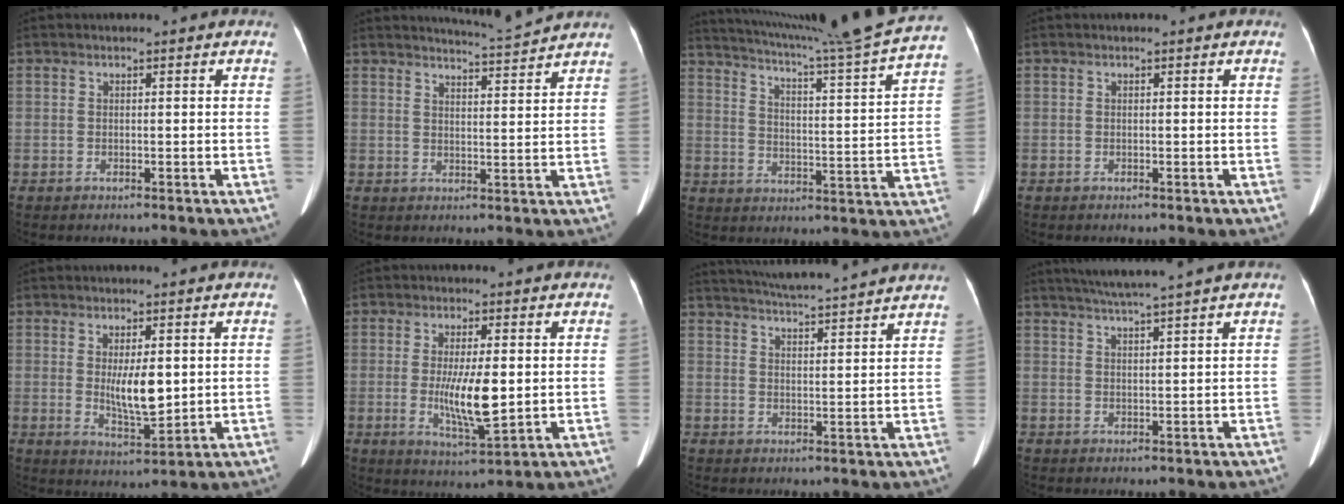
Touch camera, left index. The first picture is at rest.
{"total": 5.2, "force": [5.0, -1.3, -0.1], "torque": [-0.012, -0.013, 0.072]}
{"total": 22.6, "force": [20.4, -3.1, 9.2], "torque": [-0.163, -0.065, 0.268]}
{"total": 0.0}
{"total": 7.4, "force": [0.8, 2.4, 6.9], "torque": [-0.119, -0.011, 0.021]}
{"total": 8.2, "force": [-0.3, 1.7, 8.1], "torque": [-0.149, -0.018, -0.003]}
{"total": 15.0, "force": [13.9, -0.4, 5.6], "torque": [-0.104, 0.008, 0.191]}
{"total": 7.2, "force": [6.0, -1.5, 3.6], "torque": [-0.058, 0.014, 0.092]}